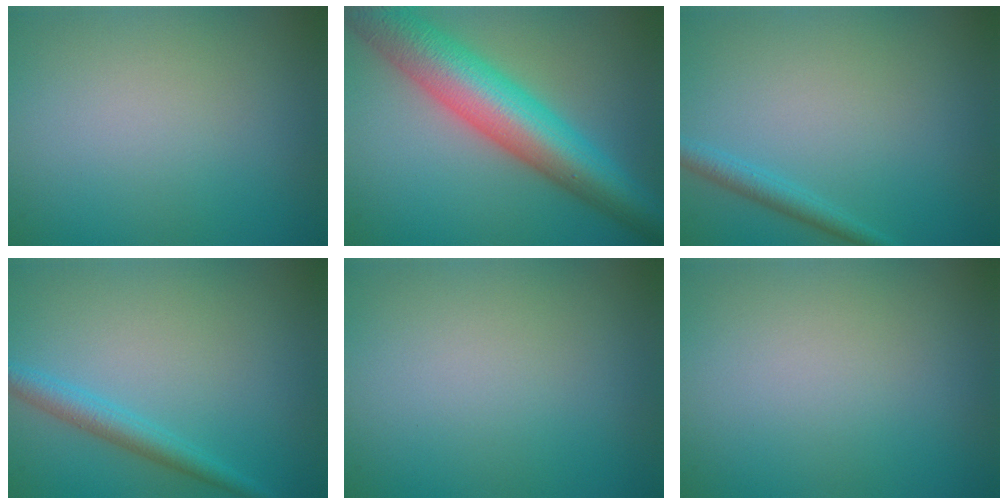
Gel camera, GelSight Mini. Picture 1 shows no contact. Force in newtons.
{"total": 10.3, "press": 10.3, "slide": 0.1}
{"total": 1.9, "press": 1.9, "slide": 0.1}
{"total": 2.7, "press": 2.7, "slide": 0.2}
{"total": 0.0}
{"total": 0.0}